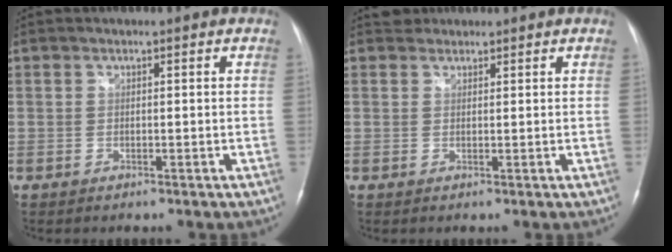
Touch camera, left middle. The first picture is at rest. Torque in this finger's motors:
{"motor_torque": [0.00, 0.02, -0.05, 0.00]}